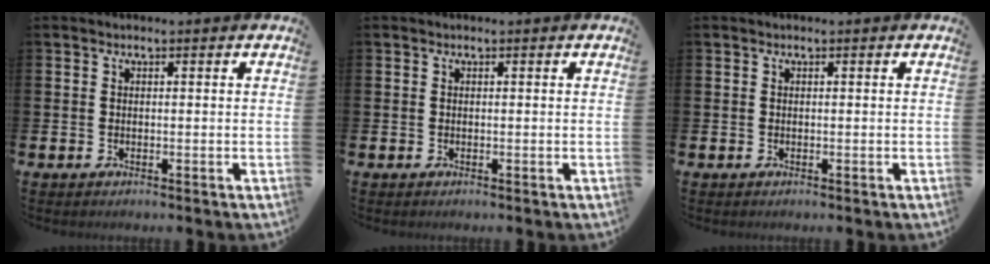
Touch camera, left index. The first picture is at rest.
{"total": 0.0}
{"total": 0.0}